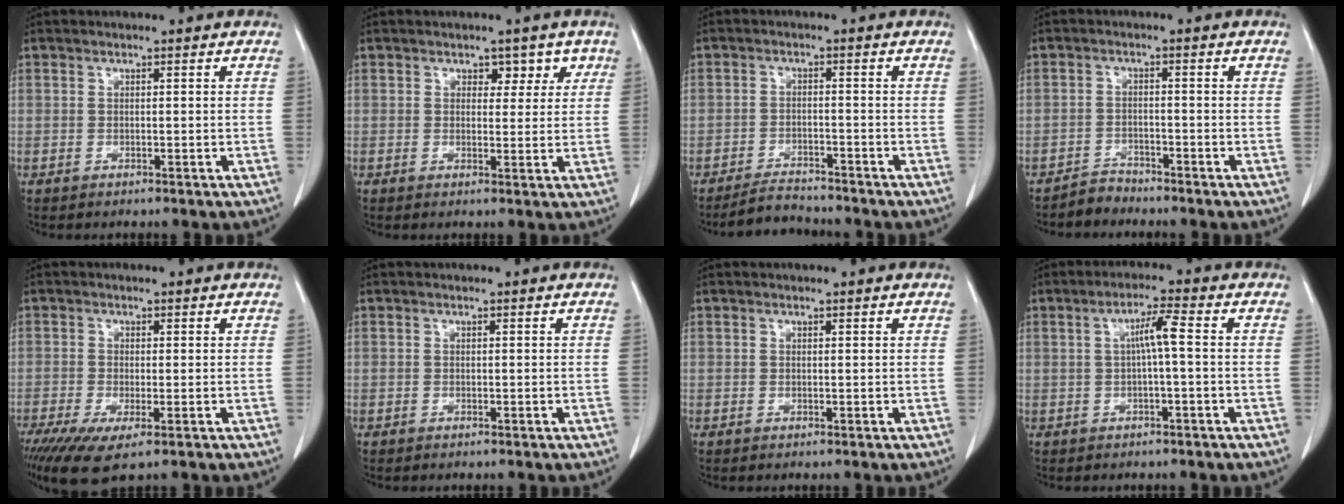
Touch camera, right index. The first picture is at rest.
{"total": 3.3, "force": [1.8, 2.4, 1.5], "torque": [-0.001, 0.007, 0.021]}
{"total": 3.9, "force": [-3.8, 0.8, 0.3], "torque": [-0.008, -0.011, -0.065]}
{"total": 2.3, "force": [-2.2, 0.6, -0.6], "torque": [0.015, -0.003, -0.040]}
{"total": 7.1, "force": [-3.9, 1.8, 5.7], "torque": [-0.096, -0.021, -0.065]}
{"total": 0.0}
{"total": 0.0}
{"total": 3.8, "force": [0.2, 0.0, 3.8], "torque": [-0.068, 0.012, 0.005]}